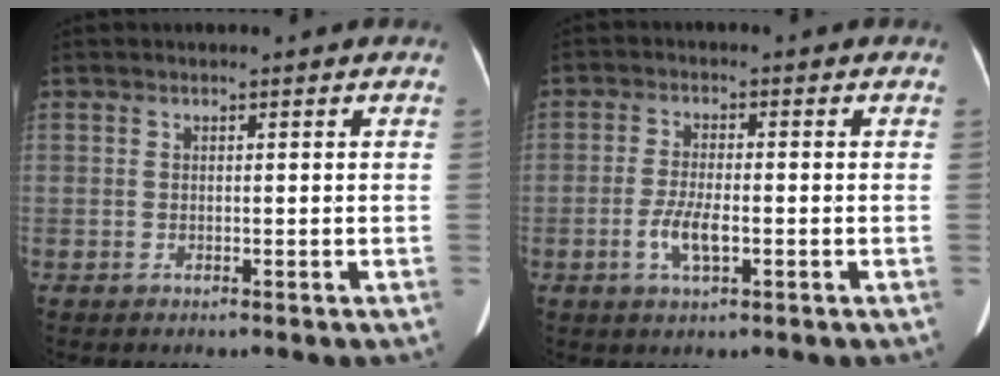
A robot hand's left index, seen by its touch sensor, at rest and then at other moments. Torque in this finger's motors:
{"motor_torque": [0.76, 0.32, 0.08, 0.02]}